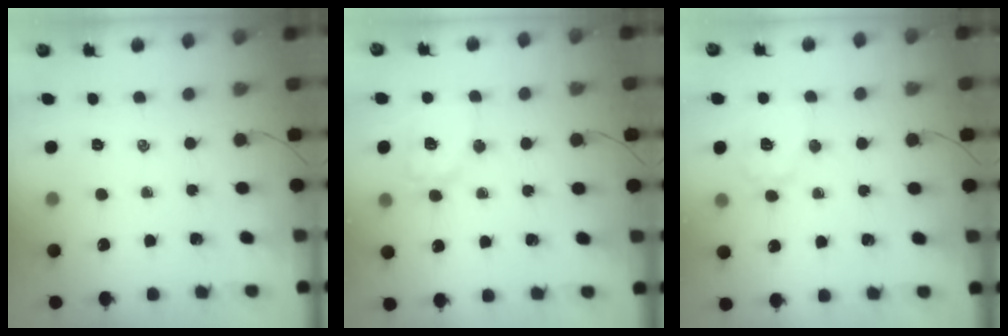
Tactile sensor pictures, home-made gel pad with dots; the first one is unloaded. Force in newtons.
{"total": 10.4, "press": 10.3, "slide": 1.6}
{"total": 8.8, "press": 8.8, "slide": 0.8}